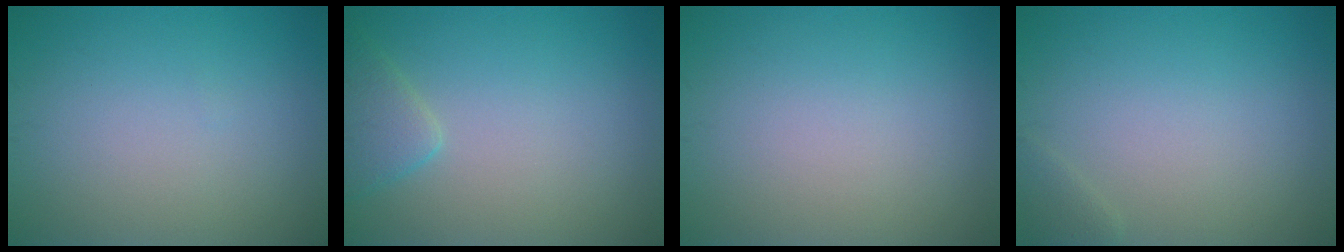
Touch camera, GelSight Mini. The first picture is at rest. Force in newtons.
{"total": 2.3, "press": 2.2, "slide": 0.2}
{"total": 0.0}
{"total": 0.8, "press": 0.8, "slide": 0.1}